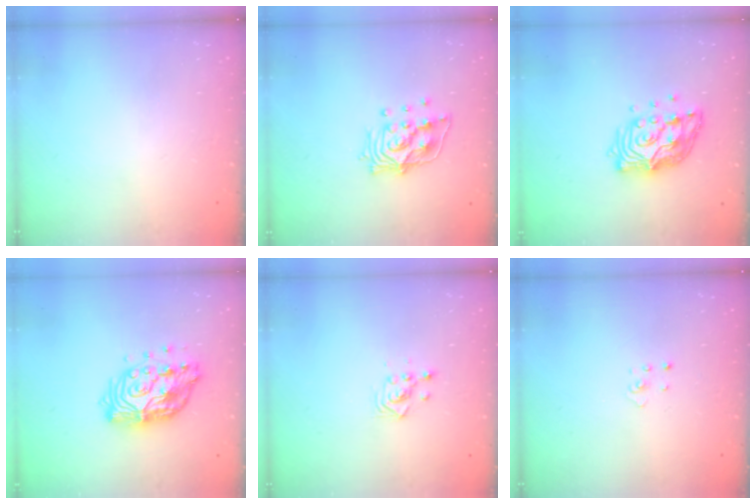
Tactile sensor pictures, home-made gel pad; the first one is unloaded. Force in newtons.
{"total": 12.4, "press": 12.3, "slide": 1.1}
{"total": 13.5, "press": 13.5, "slide": 1.2}
{"total": 14.1, "press": 14.1, "slide": 1.1}
{"total": 2.9, "press": 2.9, "slide": 0.1}
{"total": 1.9, "press": 1.9, "slide": 0.1}